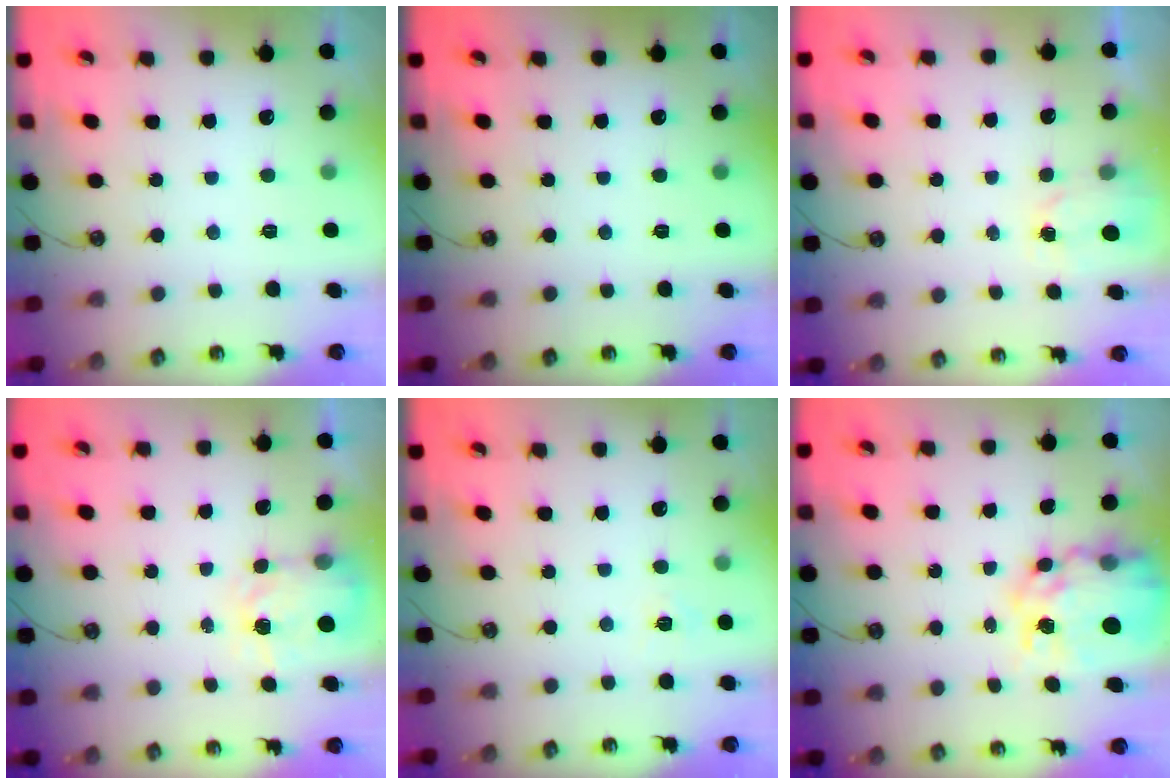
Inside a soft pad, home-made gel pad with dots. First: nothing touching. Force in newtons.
{"total": 0.0}
{"total": 1.7, "press": 1.6, "slide": 0.2}
{"total": 4.0, "press": 3.9, "slide": 0.6}
{"total": 4.3, "press": 4.3, "slide": 0.4}
{"total": 13.8, "press": 13.7, "slide": 1.1}